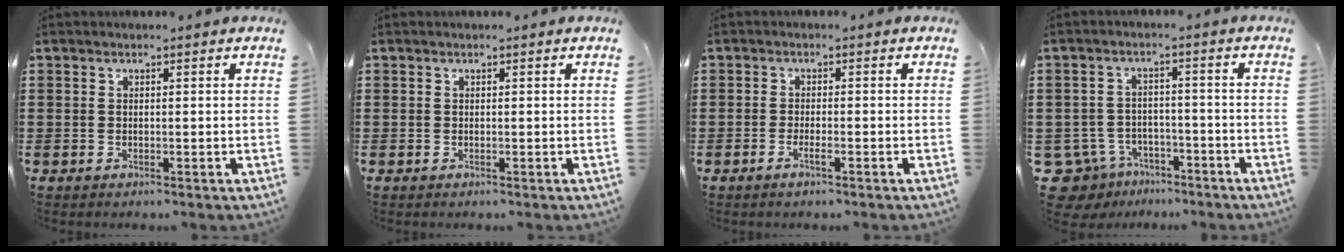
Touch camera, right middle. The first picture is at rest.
{"total": 0.0}
{"total": 5.2, "force": [-2.8, 0.8, 4.3], "torque": [-0.089, -0.006, -0.053]}
{"total": 5.2, "force": [-4.5, 2.6, 0.8], "torque": [-0.050, 0.005, -0.096]}